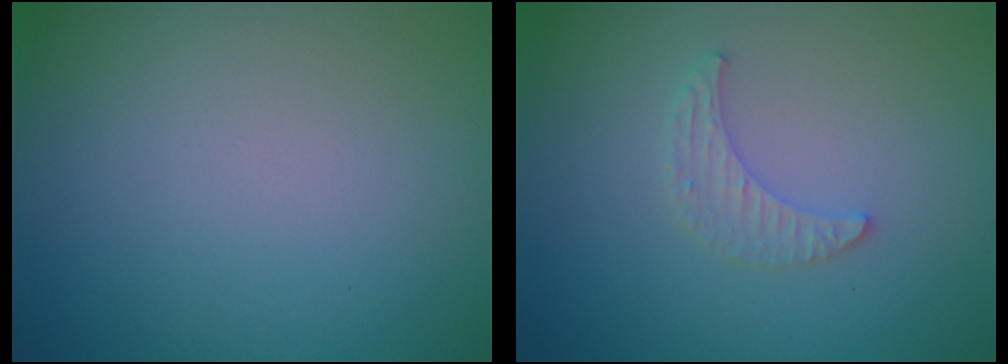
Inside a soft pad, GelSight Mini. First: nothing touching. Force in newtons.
{"total": 1.6, "press": 1.5, "slide": 0.4}